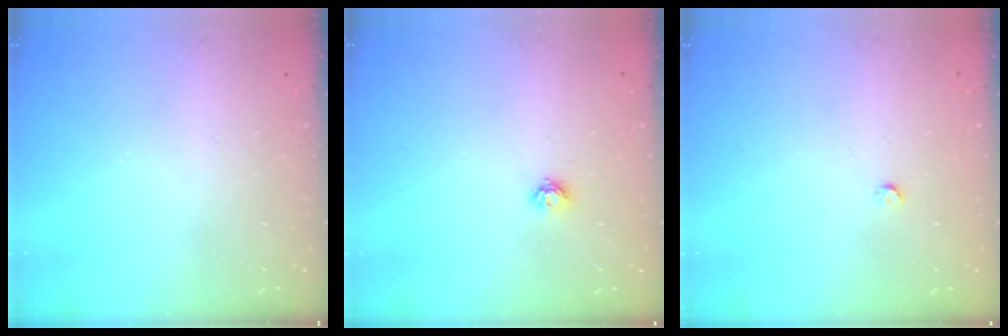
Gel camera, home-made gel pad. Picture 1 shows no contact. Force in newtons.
{"total": 5.3, "press": 5.2, "slide": 0.5}
{"total": 2.4, "press": 2.4, "slide": 0.3}